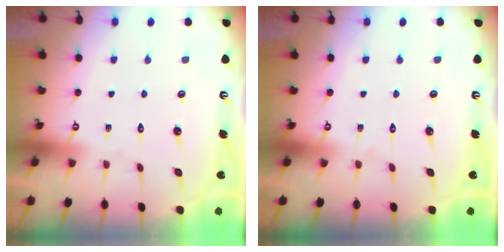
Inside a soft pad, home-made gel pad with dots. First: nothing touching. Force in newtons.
{"total": 0.0}